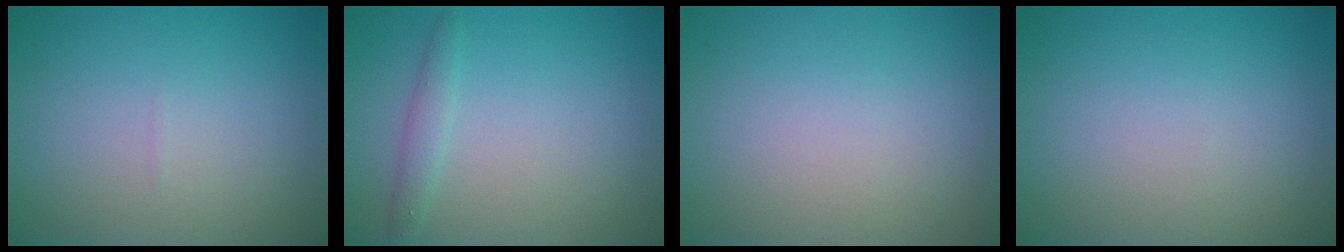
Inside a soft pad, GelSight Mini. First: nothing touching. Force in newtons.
{"total": 1.5, "press": 1.5, "slide": 0.0}
{"total": 0.0}
{"total": 0.0}